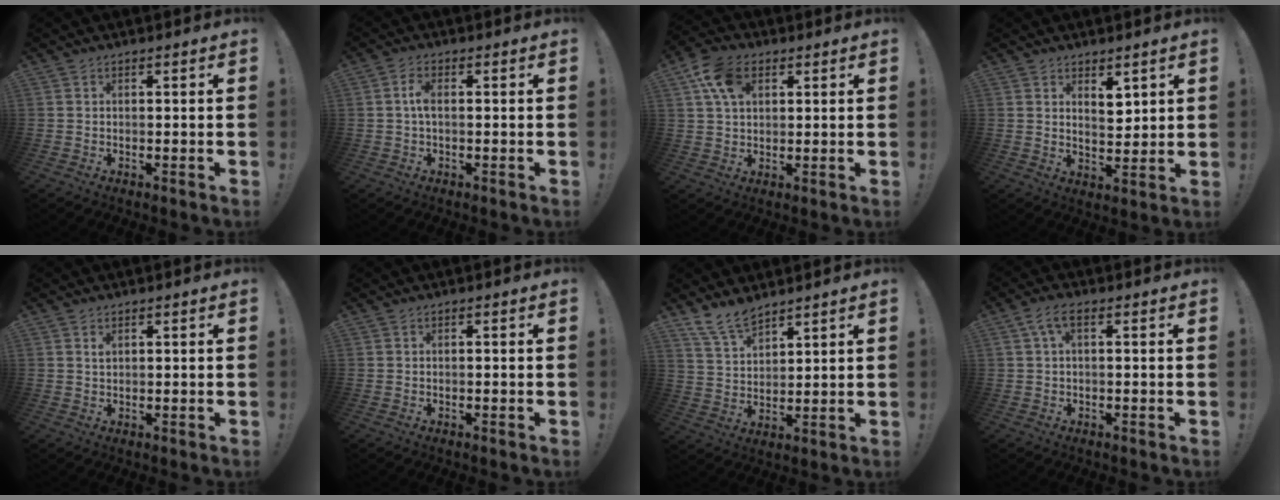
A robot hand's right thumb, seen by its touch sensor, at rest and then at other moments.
{"total": 3.7, "force": [0.1, 1.7, 3.3], "torque": [-0.062, 0.003, -0.001]}
{"total": 10.9, "force": [4.4, 7.0, 7.0], "torque": [-0.123, -0.001, 0.085]}
{"total": 6.1, "force": [4.2, 3.3, 2.9], "torque": [-0.025, -0.031, 0.072]}
{"total": 0.9, "force": [0.7, 0.5, 0.4], "torque": [0.007, -0.008, 0.010]}
{"total": 0.0}
{"total": 9.1, "force": [7.8, 3.4, 3.3], "torque": [-0.064, -0.051, 0.151]}
{"total": 4.4, "force": [1.0, 1.6, 4.0], "torque": [-0.086, 0.003, 0.018]}